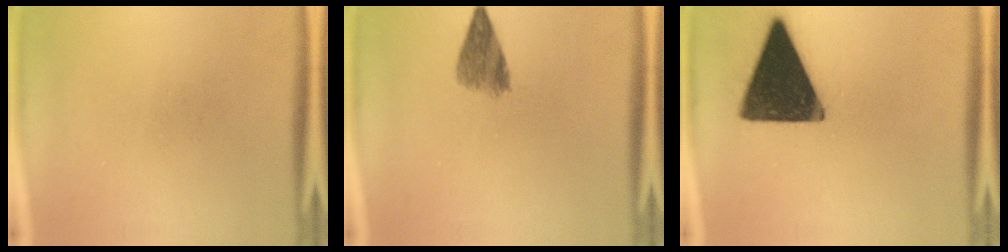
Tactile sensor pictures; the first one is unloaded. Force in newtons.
{"total": 4.2}
{"total": 17.2}